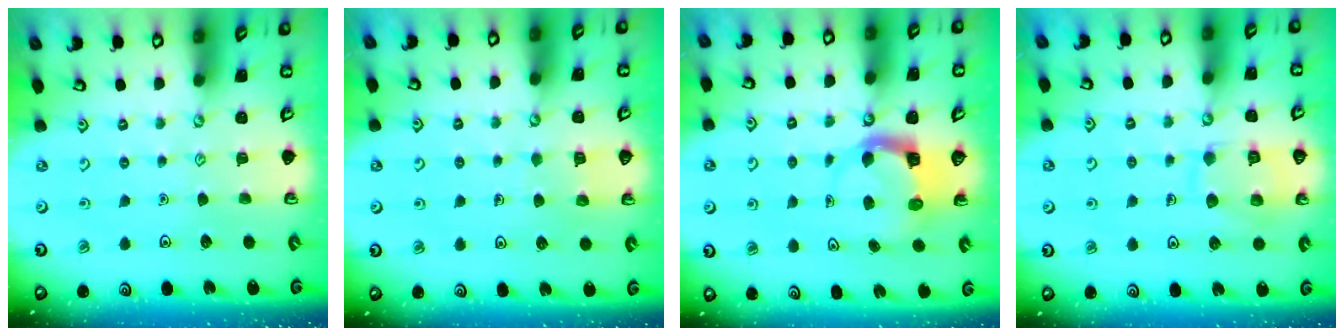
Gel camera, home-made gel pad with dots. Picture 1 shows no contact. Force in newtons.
{"total": 4.4, "press": 4.4, "slide": 0.3}
{"total": 4.0, "press": 4.0, "slide": 0.3}
{"total": 11.9, "press": 11.9, "slide": 1.1}